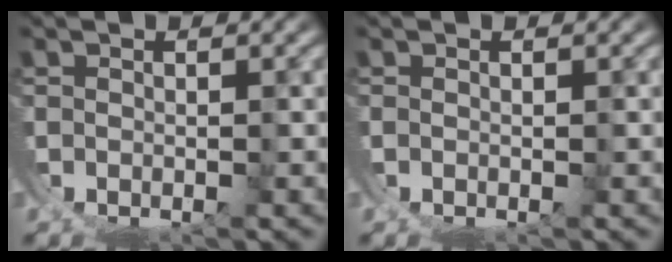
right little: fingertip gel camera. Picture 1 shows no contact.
{"total": 0.0}